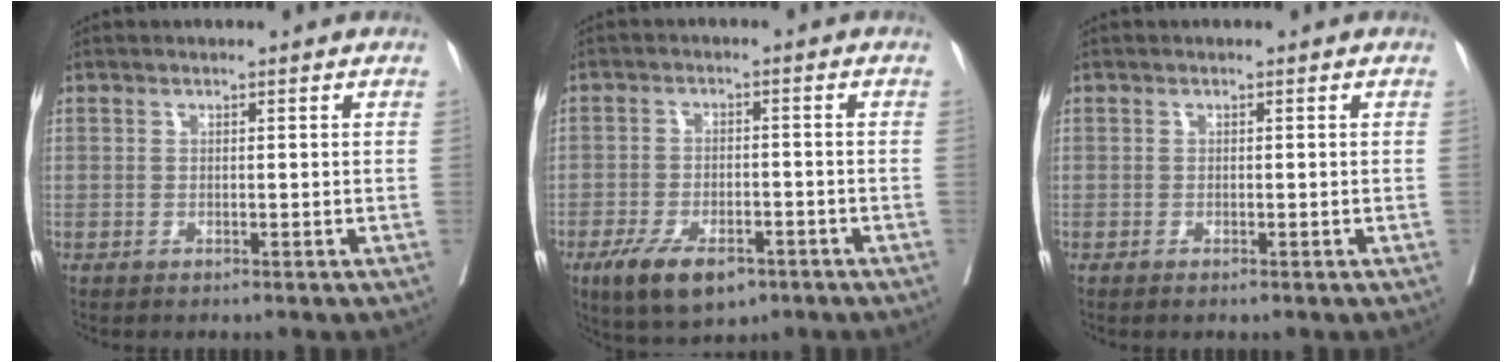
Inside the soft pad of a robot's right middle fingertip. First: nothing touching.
{"total": 8.9, "force": [-5.4, 4.0, 5.8], "torque": [-0.100, -0.008, -0.087]}
{"total": 0.5, "force": [-0.3, 0.1, 0.4], "torque": [-0.006, -0.002, -0.006]}